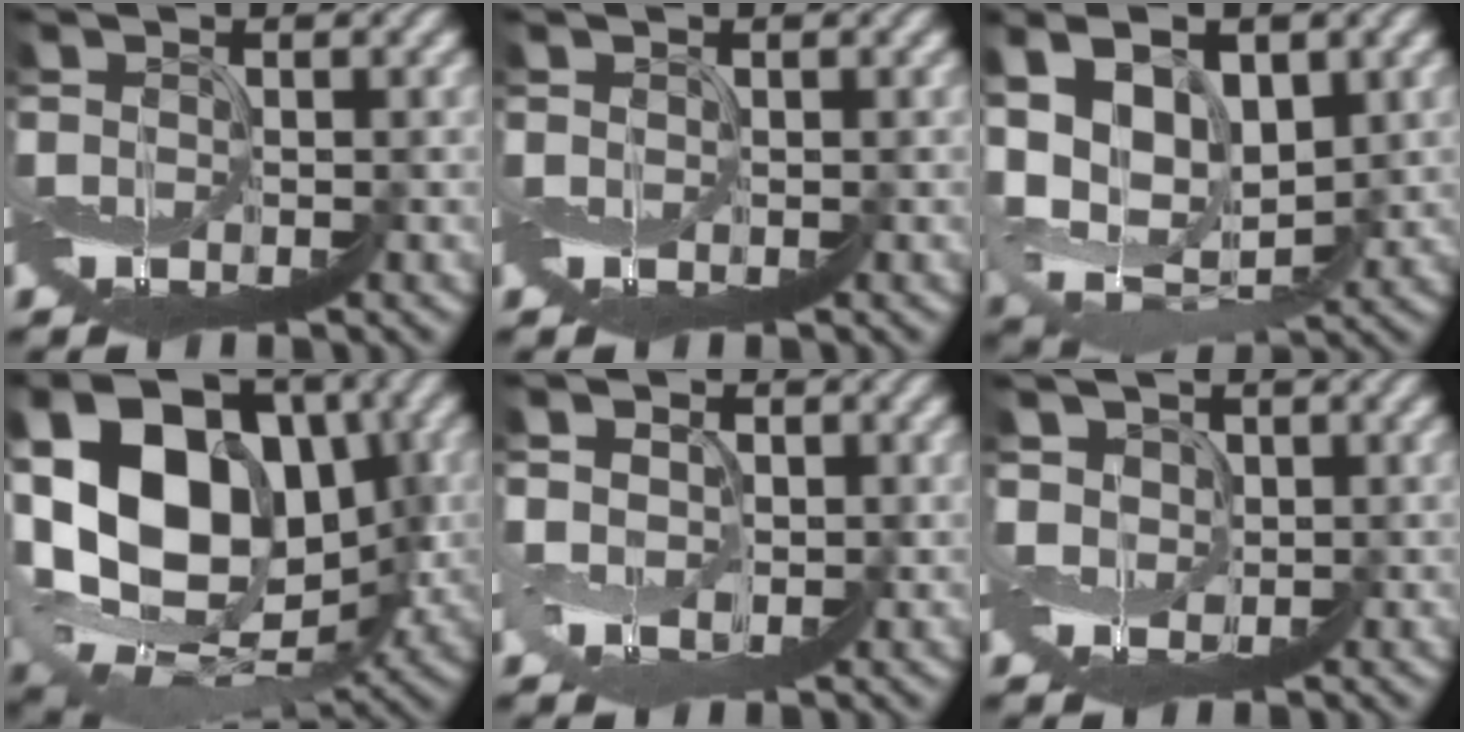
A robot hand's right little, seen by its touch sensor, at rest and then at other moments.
{"total": 0.7, "force": [0.6, 0.0, -0.1], "torque": [-0.004, 0.000, 0.011]}
{"total": 8.6, "force": [4.3, 4.8, 5.7], "torque": [-0.131, 0.012, 0.080]}
{"total": 9.9, "force": [2.8, 7.0, 6.4], "torque": [-0.130, 0.023, 0.046]}
{"total": 3.1, "force": [1.9, 2.1, 1.1], "torque": [-0.022, 0.009, 0.016]}
{"total": 2.9, "force": [2.5, 1.1, -0.9], "torque": [0.012, 0.019, 0.020]}